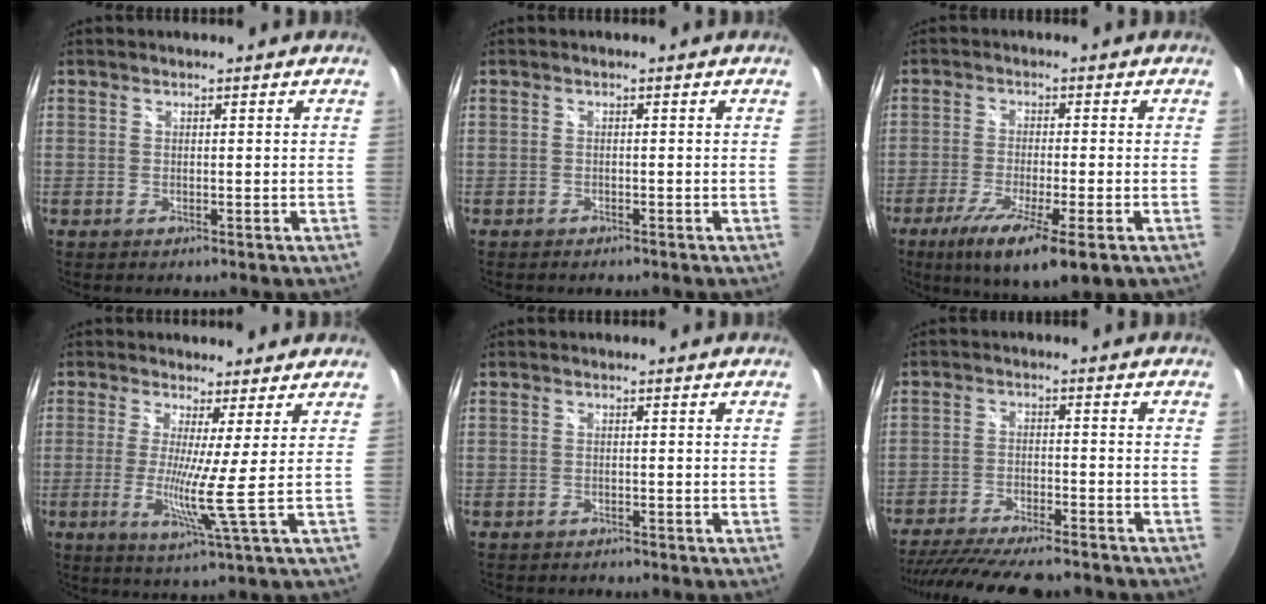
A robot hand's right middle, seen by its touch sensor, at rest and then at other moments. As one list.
[{"total": 1.3, "force": [-1.2, 0.5, 0.4], "torque": [-0.013, -0.007, -0.018]}, {"total": 11.5, "force": [-6.3, 1.6, 9.5], "torque": [-0.188, -0.041, -0.104]}, {"total": 6.1, "force": [0.2, -2.2, 5.7], "torque": [-0.108, -0.021, -0.011]}, {"total": 0.9, "force": [-0.9, 0.2, -0.1], "torque": [-0.001, -0.003, -0.014]}, {"total": 17.9, "force": [-15.4, 3.5, 8.3], "torque": [-0.166, -0.030, -0.239]}]